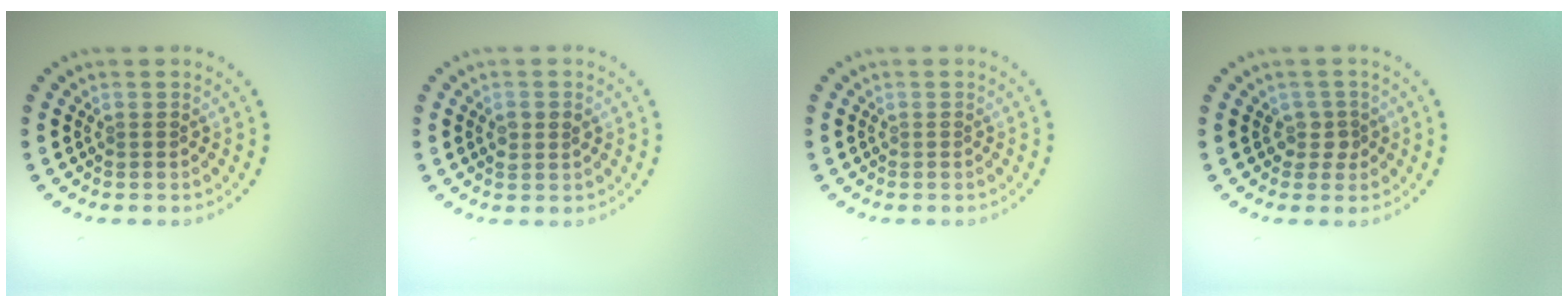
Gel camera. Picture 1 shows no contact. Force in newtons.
{"total": 1.5, "press": 1.5, "slide": 0.2}
{"total": 0.0}
{"total": 1.5, "press": 1.2, "slide": 0.9}